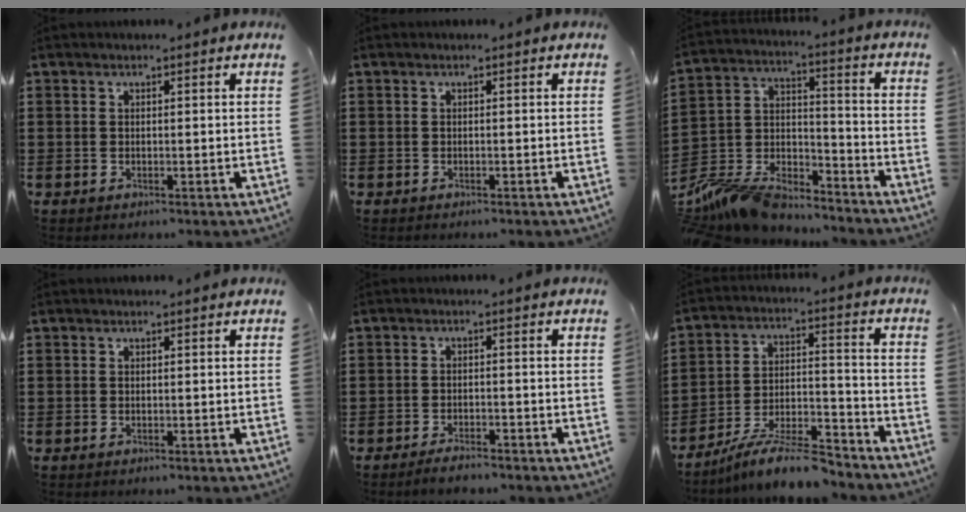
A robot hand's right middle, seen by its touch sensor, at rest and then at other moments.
{"total": 0.0}
{"total": 11.0, "force": [-10.4, 2.1, 2.6], "torque": [-0.074, 0.012, -0.212]}
{"total": 0.0}
{"total": 2.3, "force": [-2.1, 0.2, 0.9], "torque": [-0.016, 0.002, -0.041]}
{"total": 10.0, "force": [-8.8, 1.3, 4.5], "torque": [-0.072, 0.023, -0.167]}